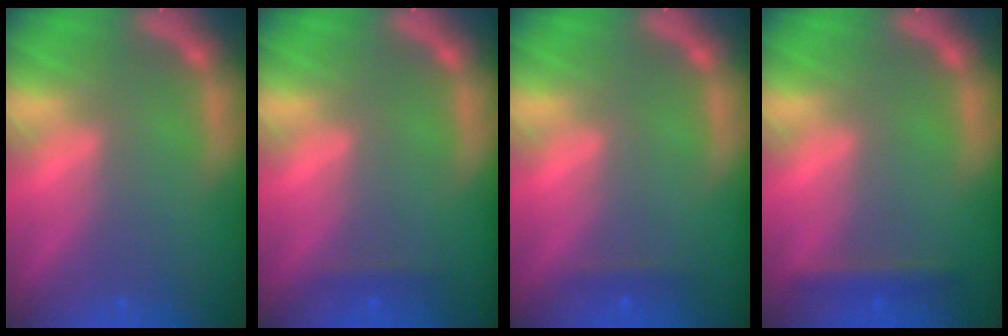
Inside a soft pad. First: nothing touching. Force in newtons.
{"total": 0.9}
{"total": 0.9}
{"total": 1.9}